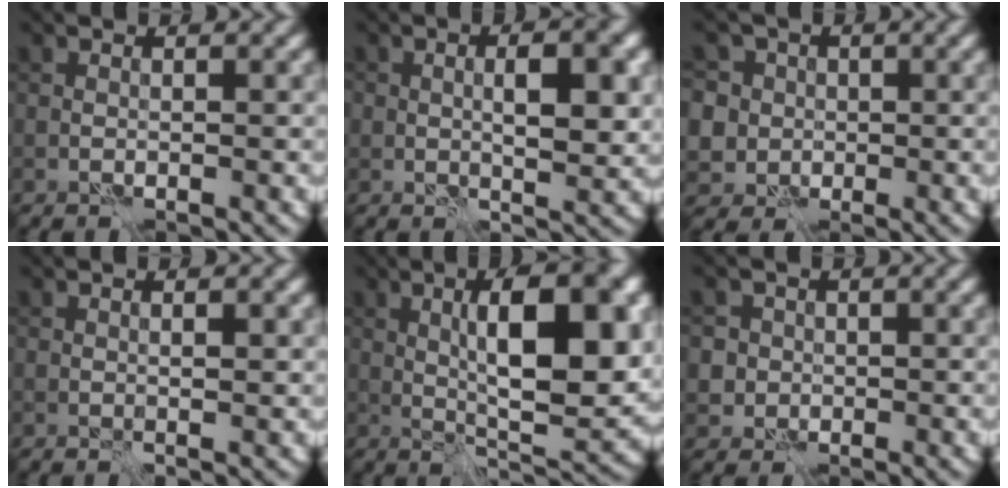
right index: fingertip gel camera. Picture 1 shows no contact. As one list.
[{"total": 4.4, "force": [0.4, 1.7, 4.0], "torque": [-0.064, 0.001, 0.007]}, {"total": 7.0, "force": [2.0, 6.3, 2.3], "torque": [-0.048, 0.025, 0.010]}, {"total": 1.0, "force": [0.2, 0.1, 1.0], "torque": [-0.015, 0.000, 0.003]}, {"total": 10.7, "force": [1.6, 3.4, 10.0], "torque": [-0.146, 0.003, 0.029]}, {"total": 3.2, "force": [0.2, 3.2, 0.7], "torque": [0.003, 0.018, -0.005]}]